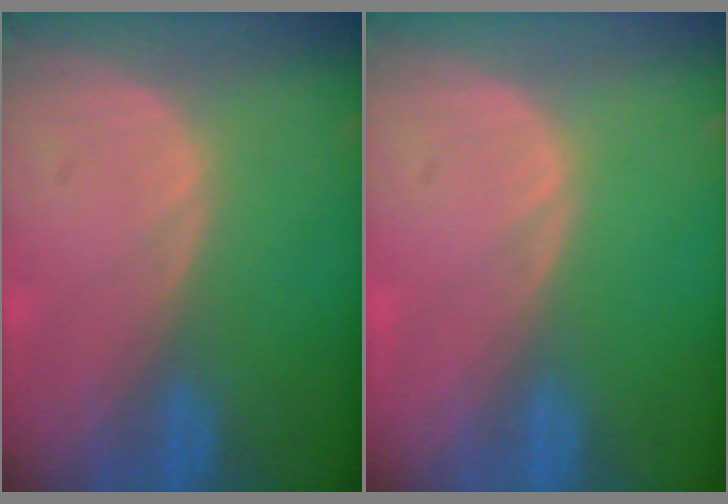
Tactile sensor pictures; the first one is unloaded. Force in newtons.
{"total": 0.0}